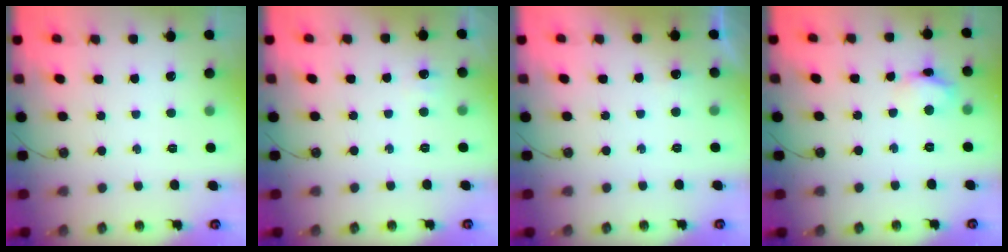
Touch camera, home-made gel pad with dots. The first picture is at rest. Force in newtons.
{"total": 4.5, "press": 4.4, "slide": 1.1}
{"total": 12.3, "press": 3.1, "slide": 11.9}
{"total": 7.7, "press": 7.6, "slide": 0.5}